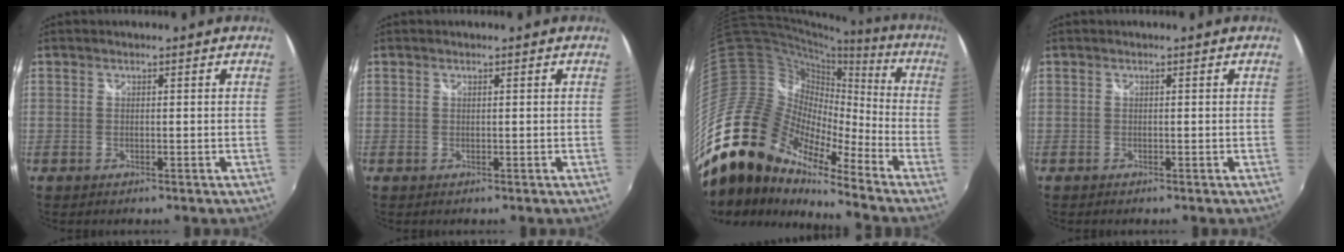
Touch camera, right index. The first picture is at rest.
{"total": 0.0}
{"total": 21.3, "force": [-15.2, 9.7, 11.3], "torque": [-0.207, -0.024, -0.304]}
{"total": 0.0}